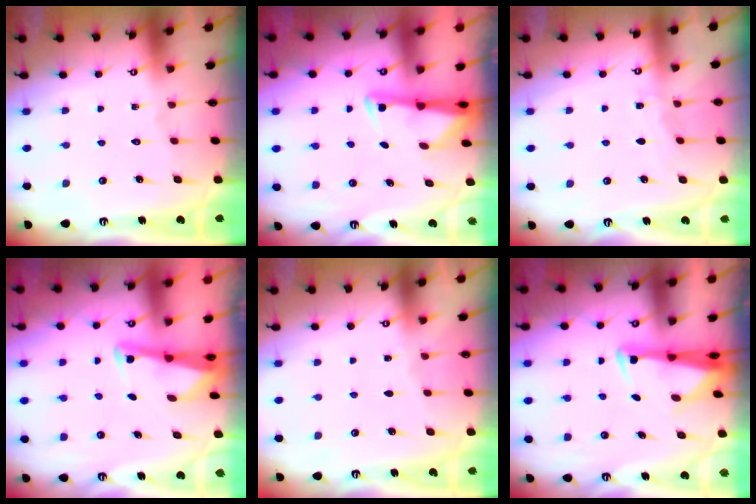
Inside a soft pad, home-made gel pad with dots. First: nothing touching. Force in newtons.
{"total": 3.1, "press": 3.0, "slide": 0.5}
{"total": 3.4, "press": 3.4, "slide": 0.3}
{"total": 2.9, "press": 2.9, "slide": 0.1}
{"total": 0.0}
{"total": 2.8, "press": 2.7, "slide": 0.9}